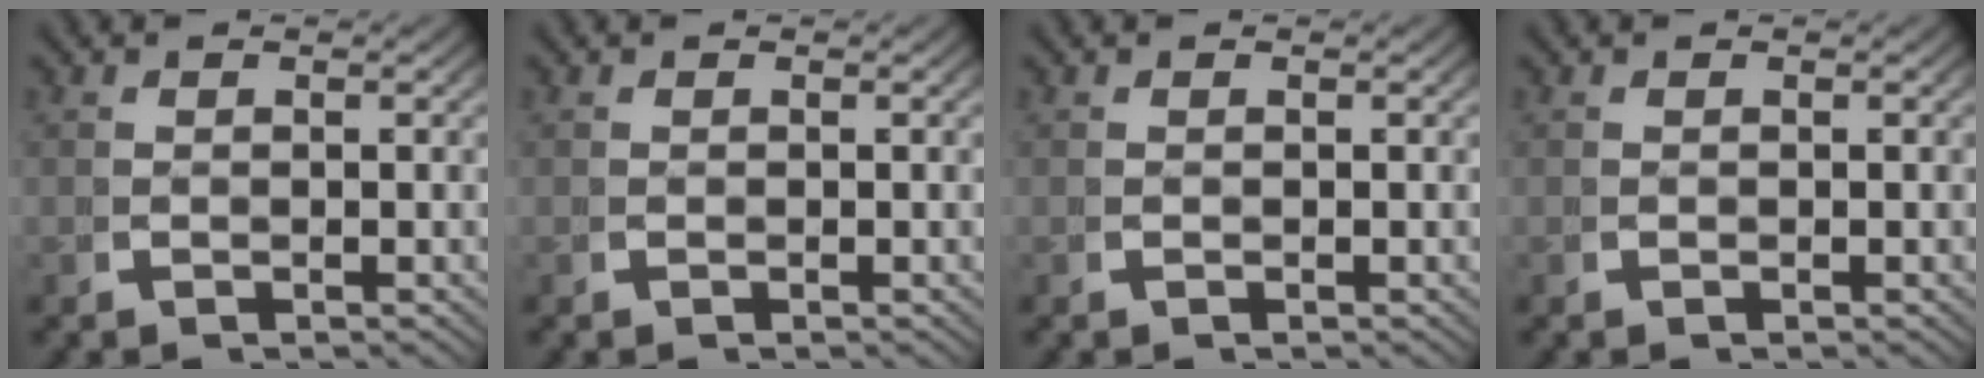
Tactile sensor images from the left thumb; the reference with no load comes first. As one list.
[{"total": 0.0}, {"total": 0.0}, {"total": 0.0}]